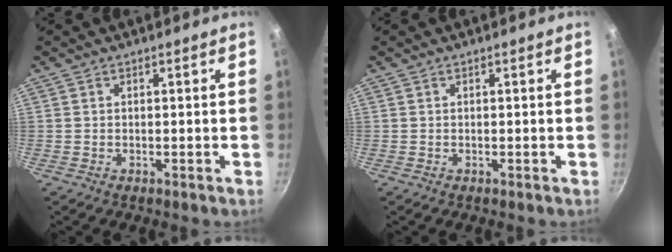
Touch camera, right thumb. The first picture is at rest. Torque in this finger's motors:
{"motor_torque": [-0.13, 0.14, 0.07, -0.05, 0.00]}